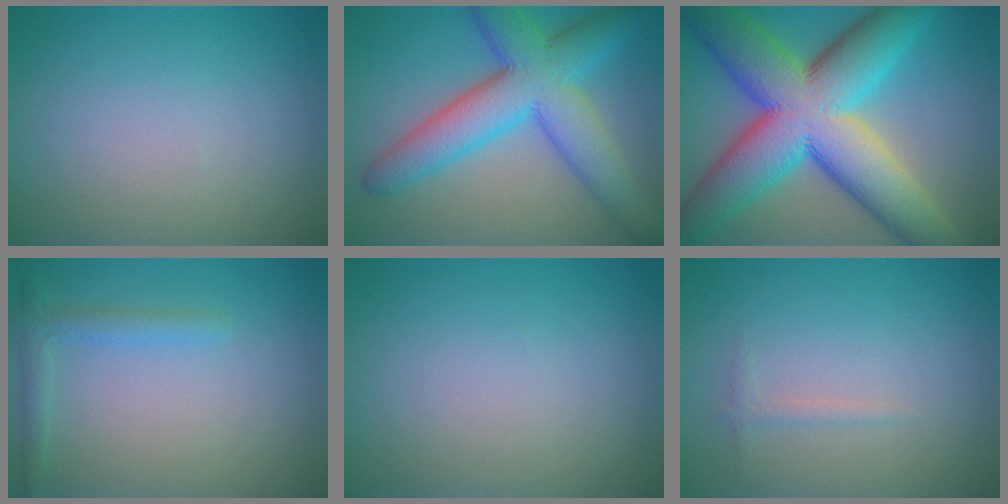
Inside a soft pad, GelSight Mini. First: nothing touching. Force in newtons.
{"total": 9.3, "press": 9.3, "slide": 0.1}
{"total": 16.4, "press": 16.4, "slide": 0.5}
{"total": 1.9, "press": 1.8, "slide": 0.2}
{"total": 0.0}
{"total": 0.8, "press": 0.8, "slide": 0.0}